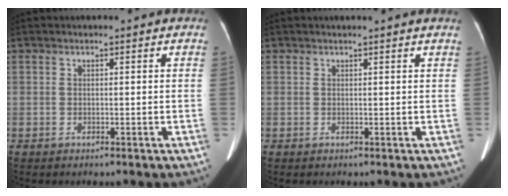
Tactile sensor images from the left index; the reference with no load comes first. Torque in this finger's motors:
{"motor_torque": [-0.41, -0.68, 0.04, 0.01]}